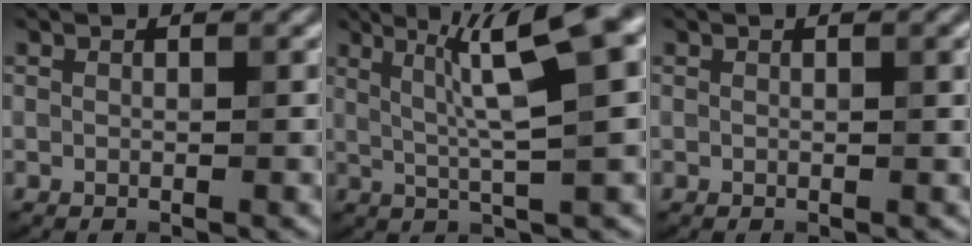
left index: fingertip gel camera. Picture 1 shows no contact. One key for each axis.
{"total": 7.9, "fx": 2.8, "fy": 1.1, "fz": 7.3, "tx": -0.112, "ty": 0.021, "tz": 0.049}
{"total": 1.0, "fx": 0.3, "fy": 0.2, "fz": 0.9, "tx": -0.011, "ty": 0.002, "tz": 0.003}